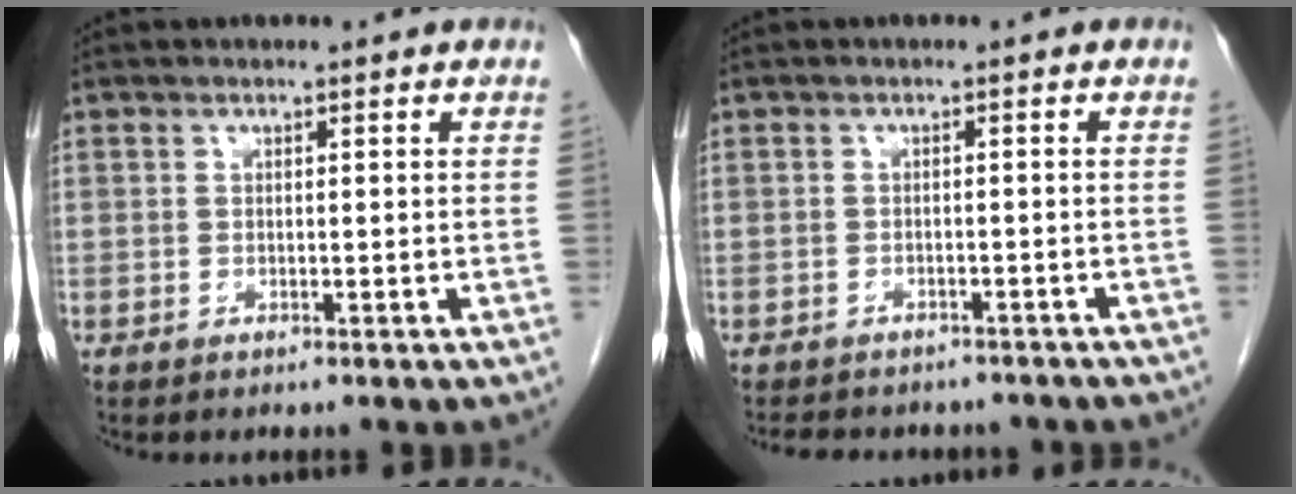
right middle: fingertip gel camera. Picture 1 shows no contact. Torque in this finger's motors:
{"motor_torque": [1.11, -1.03, 0.06, 0.06]}